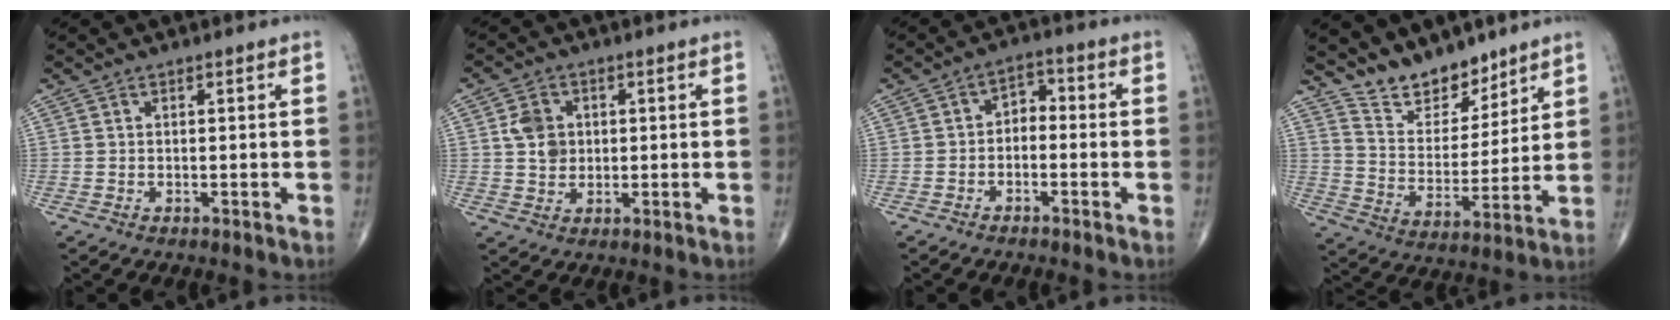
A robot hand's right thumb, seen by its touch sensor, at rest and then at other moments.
{"total": 5.4, "force": [1.0, 4.4, 2.9], "torque": [-0.032, -0.004, 0.018]}
{"total": 3.8, "force": [-1.0, 2.6, 2.6], "torque": [-0.025, 0.027, -0.028]}
{"total": 11.1, "force": [9.3, 5.0, 3.5], "torque": [-0.029, -0.071, 0.177]}